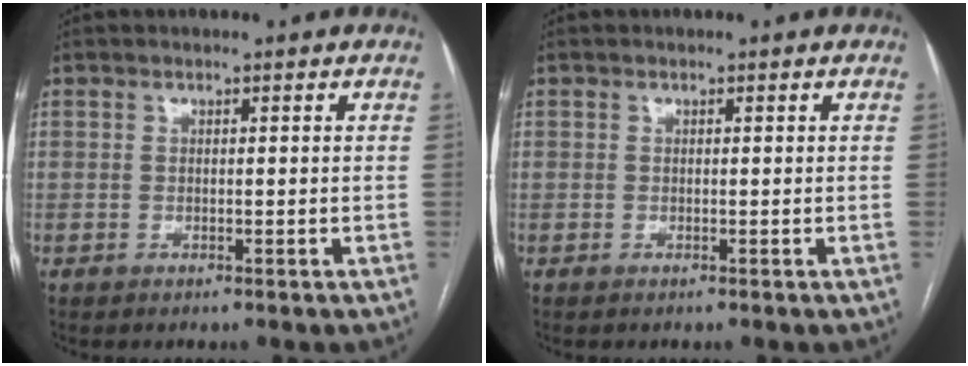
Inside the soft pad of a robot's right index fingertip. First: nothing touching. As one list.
[{"total": 0.0}]